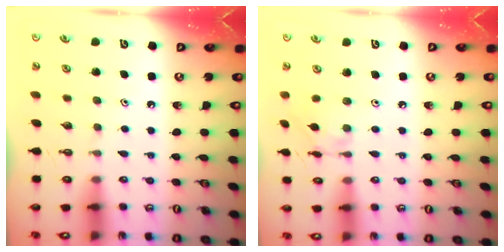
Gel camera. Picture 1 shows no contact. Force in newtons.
{"total": 3.9, "press": 3.8, "slide": 0.5}